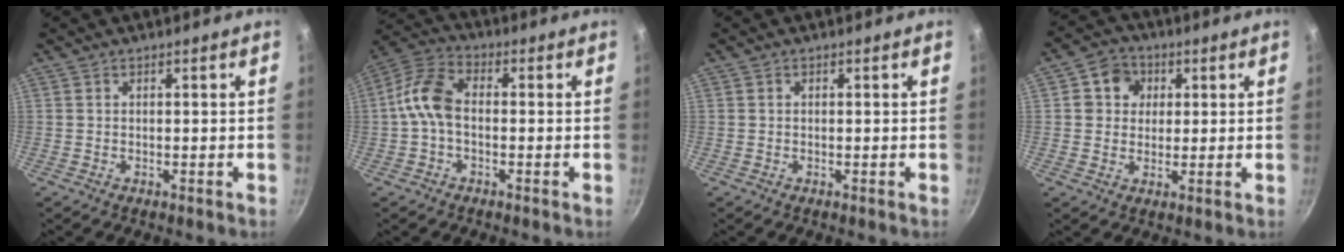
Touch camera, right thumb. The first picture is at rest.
{"total": 8.3, "force": [-1.0, 5.2, 6.4], "torque": [-0.121, 0.033, -0.037]}
{"total": 0.0}
{"total": 6.8, "force": [1.9, 6.0, 2.5], "torque": [-0.007, 0.003, 0.021]}